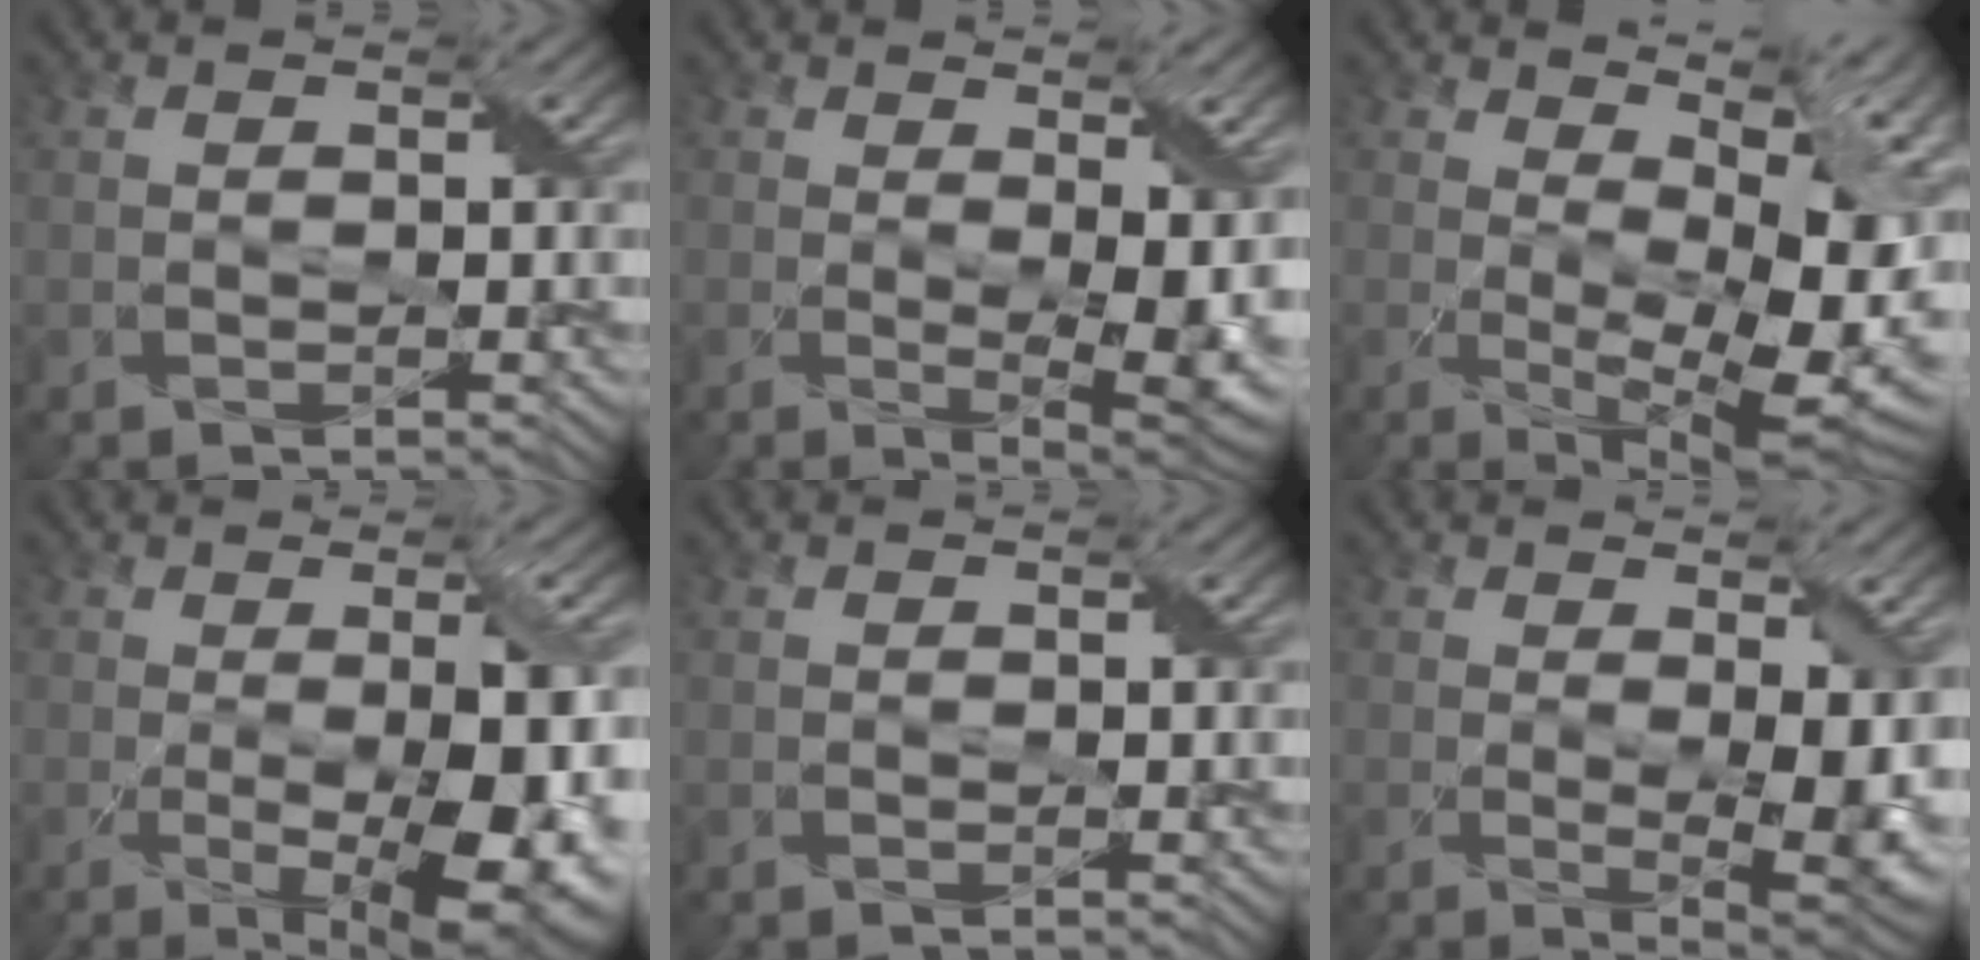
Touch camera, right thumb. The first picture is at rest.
{"total": 7.0, "force": [0.4, 3.1, 6.2], "torque": [-0.105, -0.023, 0.022]}
{"total": 12.7, "force": [1.9, 5.1, 11.5], "torque": [-0.206, -0.011, 0.049]}
{"total": 11.0, "force": [-1.6, 3.5, 10.3], "torque": [-0.148, -0.019, -0.009]}
{"total": 0.0}
{"total": 6.7, "force": [0.0, 2.6, 6.2], "torque": [-0.103, -0.021, 0.015]}